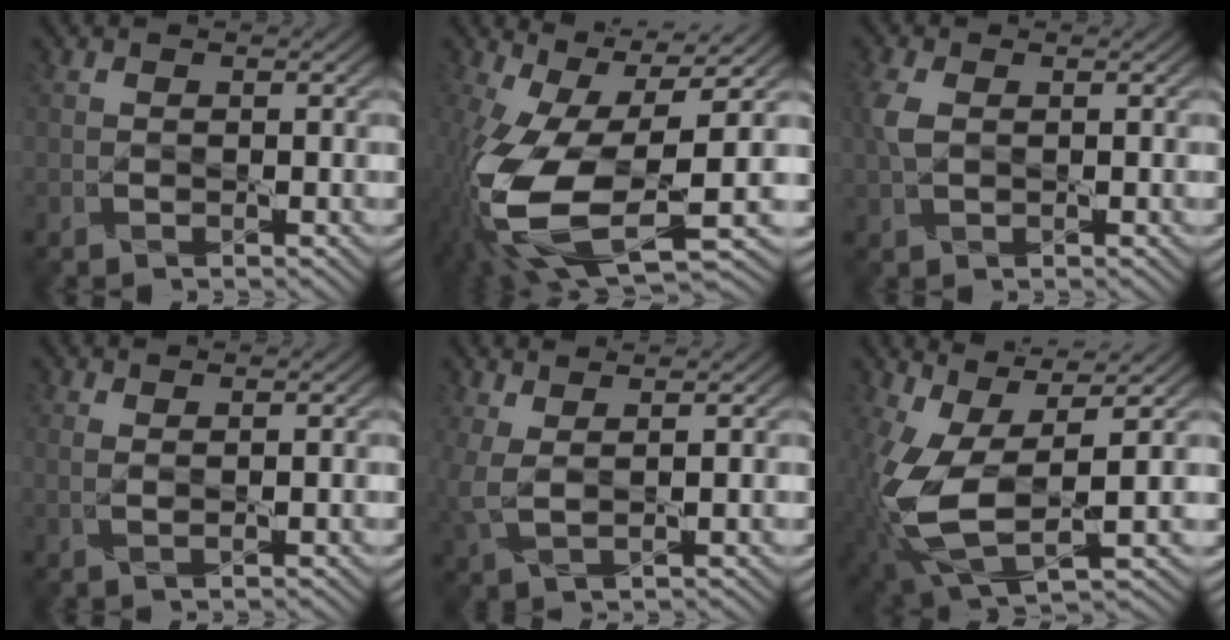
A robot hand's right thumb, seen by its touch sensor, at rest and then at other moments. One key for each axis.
{"total": 17.4, "fx": -4.2, "fy": 7.3, "fz": 15.2, "tx": -0.340, "ty": -0.042, "tz": -0.060}
{"total": 2.9, "fx": 0.5, "fy": 1.7, "fz": 2.3, "tx": -0.069, "ty": 0.005, "tz": 0.008}
{"total": 1.4, "fx": 0.9, "fy": 0.2, "fz": 1.1, "tx": -0.025, "ty": 0.005, "tz": 0.014}
{"total": 4.0, "fx": 1.9, "fy": 1.4, "fz": 3.2, "tx": -0.088, "ty": 0.006, "tz": 0.037}
{"total": 11.1, "fx": 0.0, "fy": 5.3, "fz": 9.8, "tx": -0.235, "ty": -0.016, "tz": 0.002}